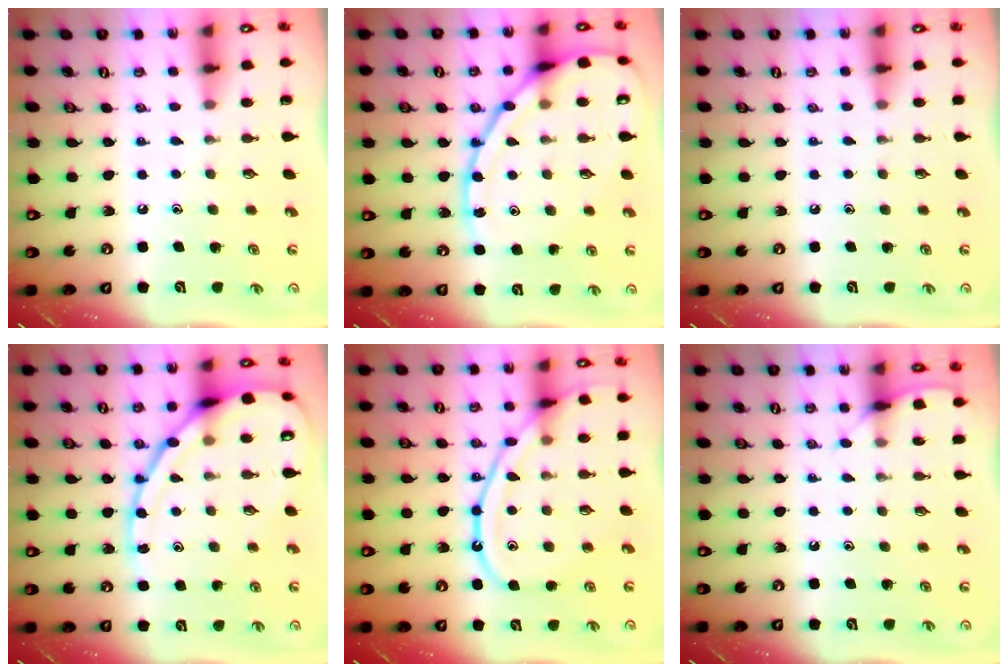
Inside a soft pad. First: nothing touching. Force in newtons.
{"total": 16.3, "press": 16.2, "slide": 1.6}
{"total": 2.8, "press": 2.7, "slide": 0.4}
{"total": 16.4, "press": 16.3, "slide": 1.5}
{"total": 14.2, "press": 14.2, "slide": 1.3}
{"total": 5.9, "press": 5.8, "slide": 0.6}